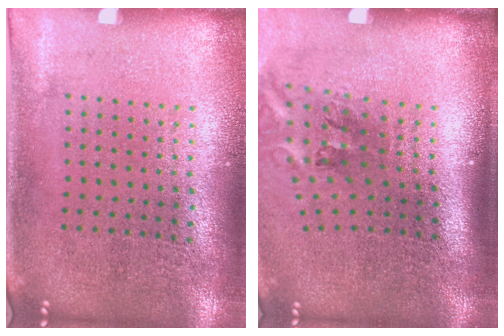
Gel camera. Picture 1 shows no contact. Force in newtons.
{"total": 2.0, "press": 1.2, "slide": 1.6}